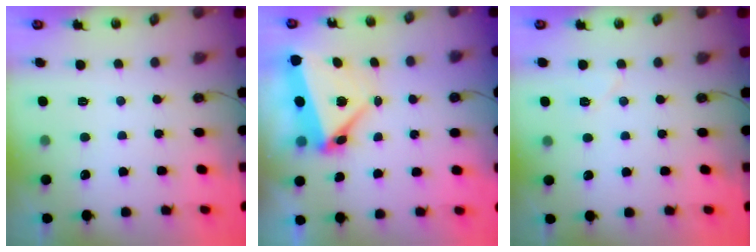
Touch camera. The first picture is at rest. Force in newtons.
{"total": 7.4, "press": 7.4, "slide": 0.9}
{"total": 5.2, "press": 5.0, "slide": 1.4}